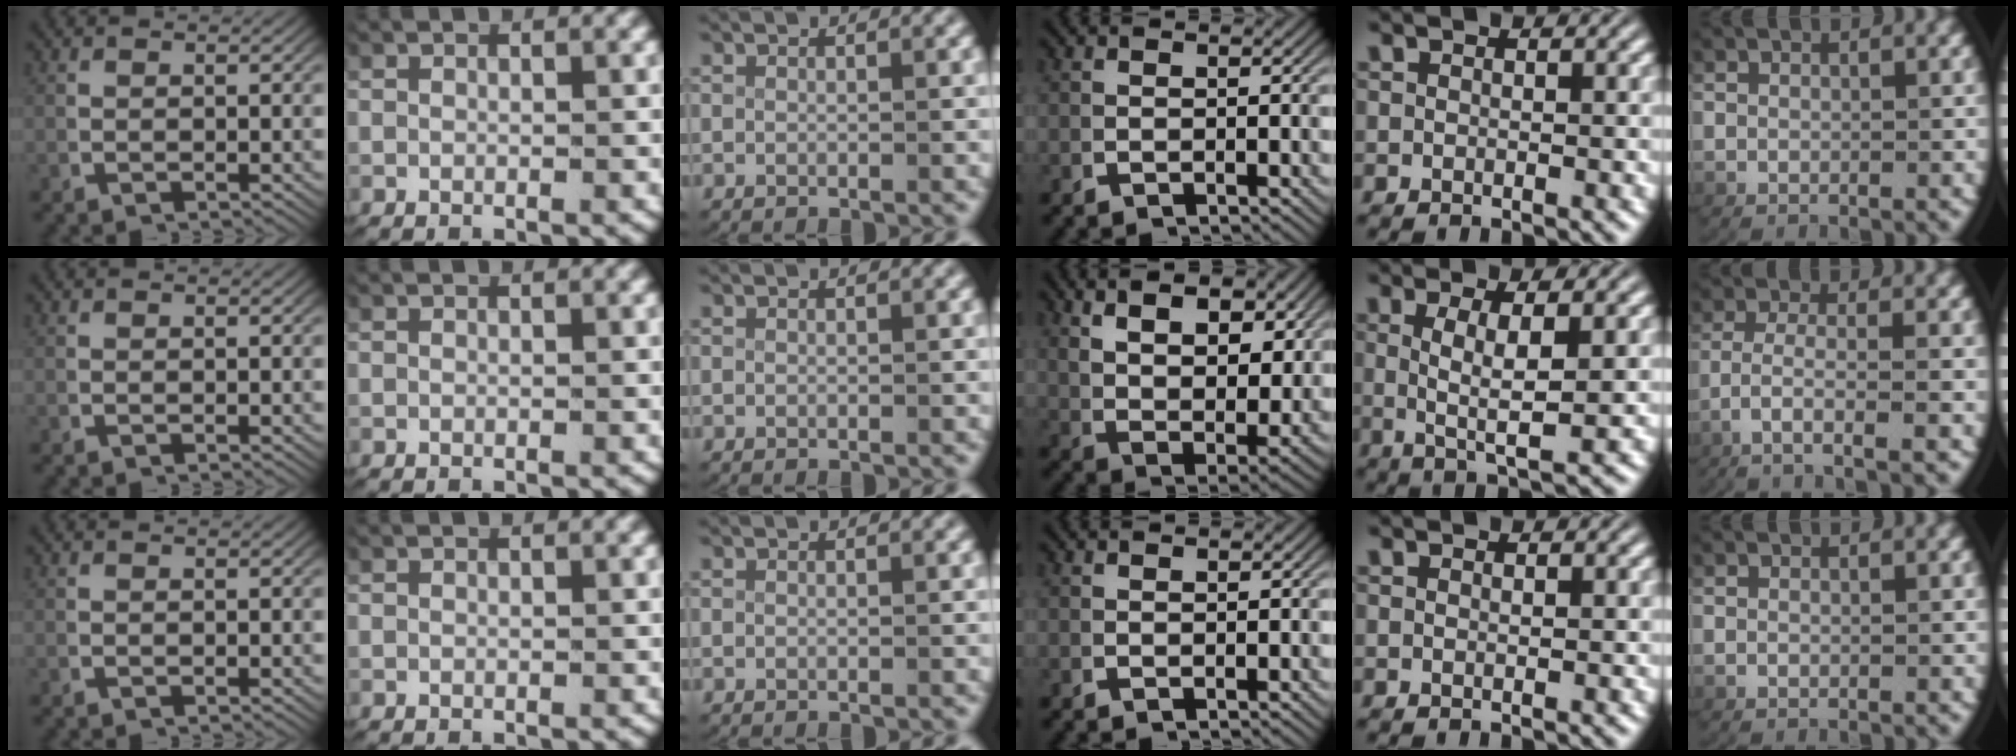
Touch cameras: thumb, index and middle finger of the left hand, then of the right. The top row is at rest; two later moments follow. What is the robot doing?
{"motion": "lift_and_place", "object": "towel"}